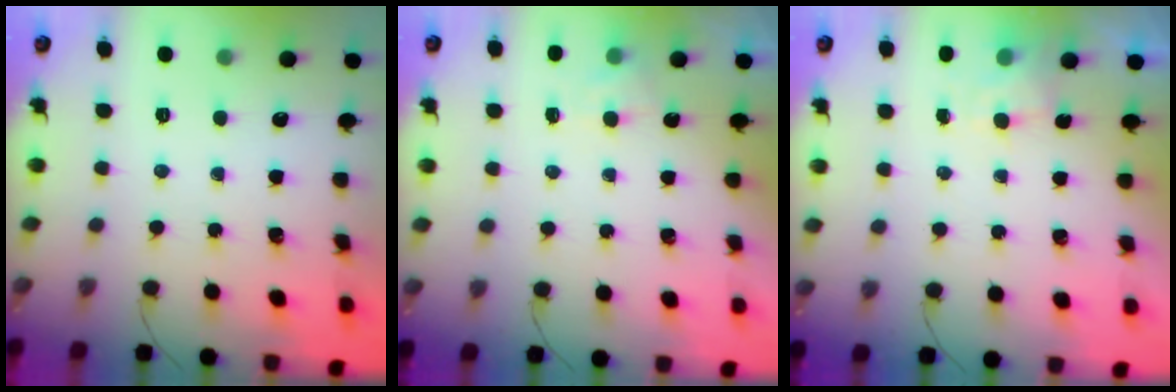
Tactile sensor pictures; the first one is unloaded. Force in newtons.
{"total": 4.0, "press": 3.7, "slide": 1.4}
{"total": 4.4, "press": 4.2, "slide": 1.2}